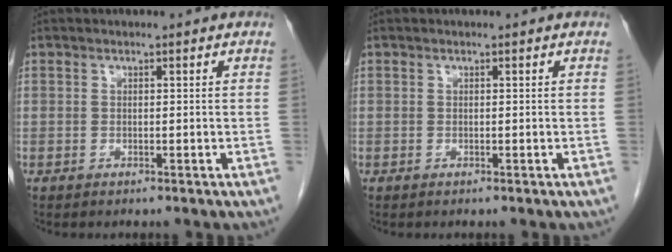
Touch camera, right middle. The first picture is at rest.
{"total": 0.0}